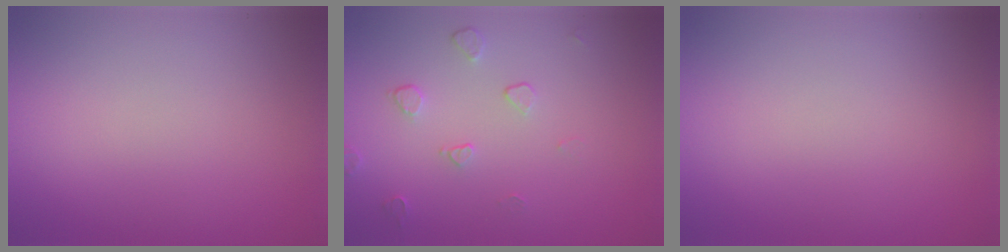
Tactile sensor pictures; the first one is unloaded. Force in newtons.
{"total": 1.5, "press": 0.9, "slide": 1.1}
{"total": 0.0}